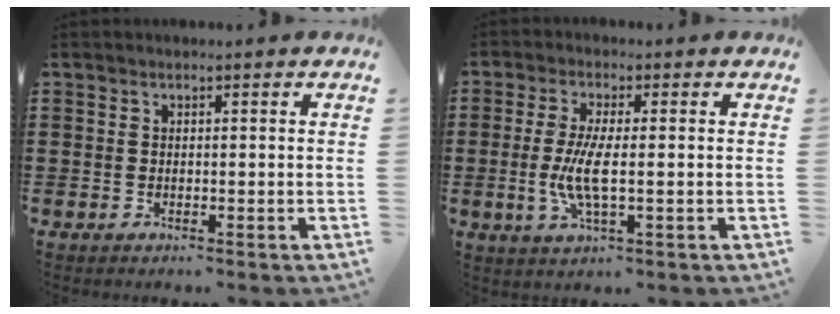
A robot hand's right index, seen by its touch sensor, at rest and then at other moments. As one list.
[{"total": 5.9, "force": [-0.8, 1.3, 5.7], "torque": [-0.128, -0.010, -0.023]}]